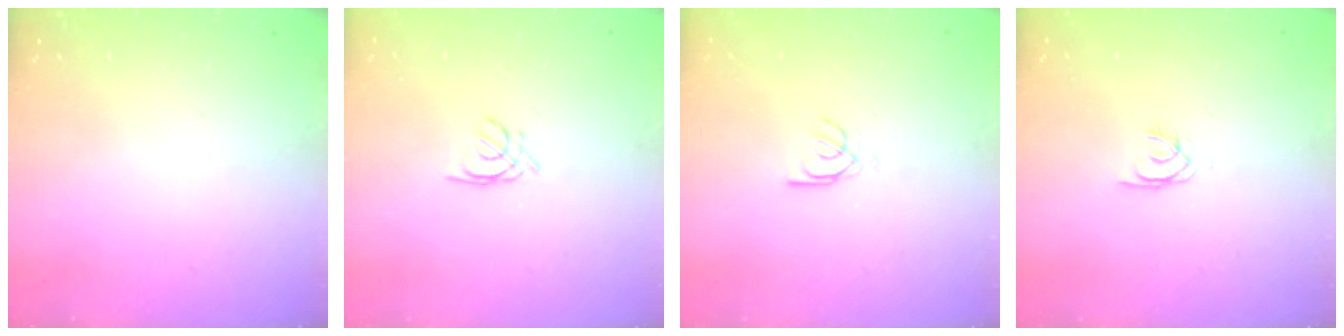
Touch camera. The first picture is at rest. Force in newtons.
{"total": 1.4, "press": 1.3, "slide": 0.3}
{"total": 2.6, "press": 2.6, "slide": 0.2}
{"total": 1.5, "press": 1.4, "slide": 0.2}